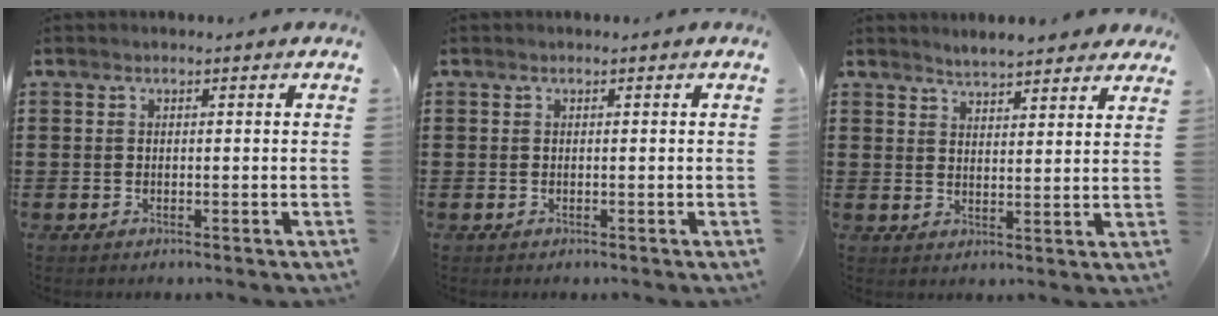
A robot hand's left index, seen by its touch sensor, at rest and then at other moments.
{"total": 0.0}
{"total": 3.7, "force": [3.7, 0.3, 0.3], "torque": [-0.019, -0.011, 0.069]}